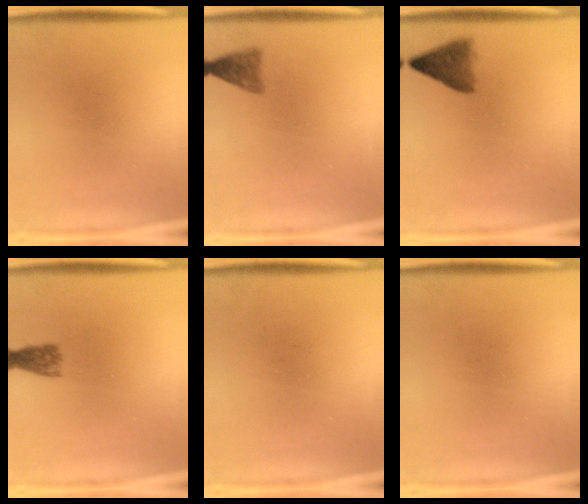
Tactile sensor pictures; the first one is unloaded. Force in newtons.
{"total": 2.4}
{"total": 4.2}
{"total": 2.7}
{"total": 0.0}
{"total": 0.0}